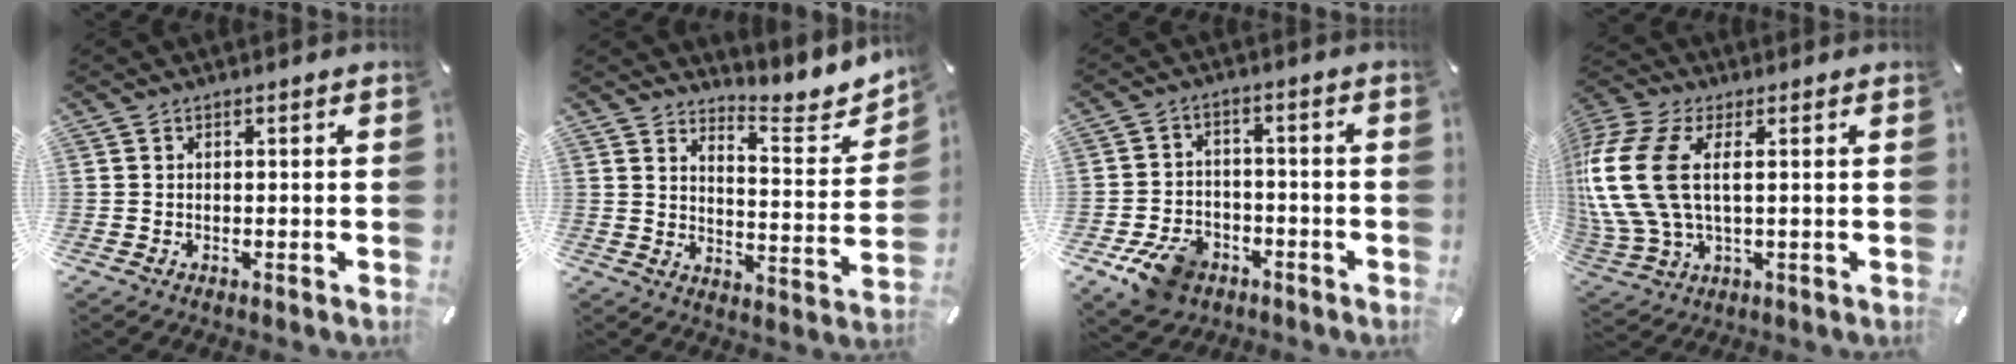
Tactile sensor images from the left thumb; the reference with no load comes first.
{"total": 7.8, "force": [7.1, 2.8, 1.5], "torque": [-0.005, -0.089, 0.118]}
{"total": 9.8, "force": [-5.4, 6.9, 4.5], "torque": [-0.083, 0.036, -0.096]}
{"total": 16.0, "force": [2.8, 9.1, 12.9], "torque": [-0.297, -0.008, 0.052]}